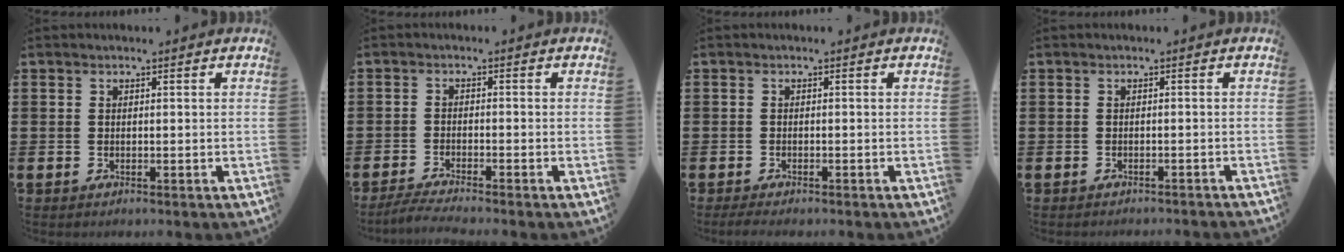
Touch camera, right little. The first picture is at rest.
{"total": 2.2, "force": [-1.8, -0.1, 1.2], "torque": [-0.018, 0.002, -0.034]}
{"total": 1.0, "force": [-0.7, 0.1, 0.7], "torque": [-0.013, -0.002, -0.015]}
{"total": 0.8, "force": [-0.7, -0.2, 0.0], "torque": [0.000, 0.000, -0.016]}